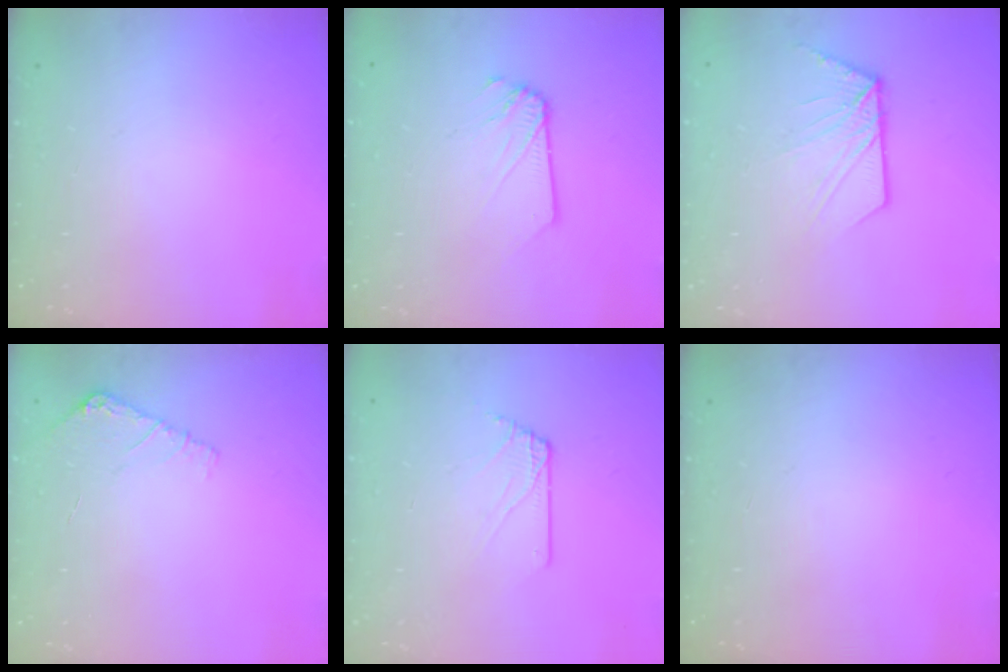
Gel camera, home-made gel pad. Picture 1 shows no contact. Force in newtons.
{"total": 2.6, "press": 2.6, "slide": 0.3}
{"total": 10.8, "press": 10.8, "slide": 1.4}
{"total": 4.0, "press": 4.0, "slide": 0.6}
{"total": 2.6, "press": 2.6, "slide": 0.2}
{"total": 0.0}